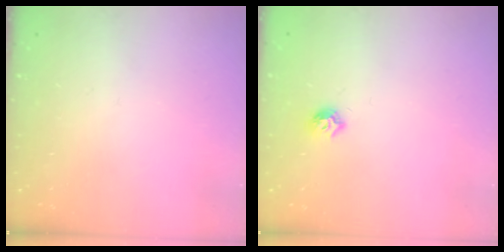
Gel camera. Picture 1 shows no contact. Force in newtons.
{"total": 6.3, "press": 6.3, "slide": 0.1}